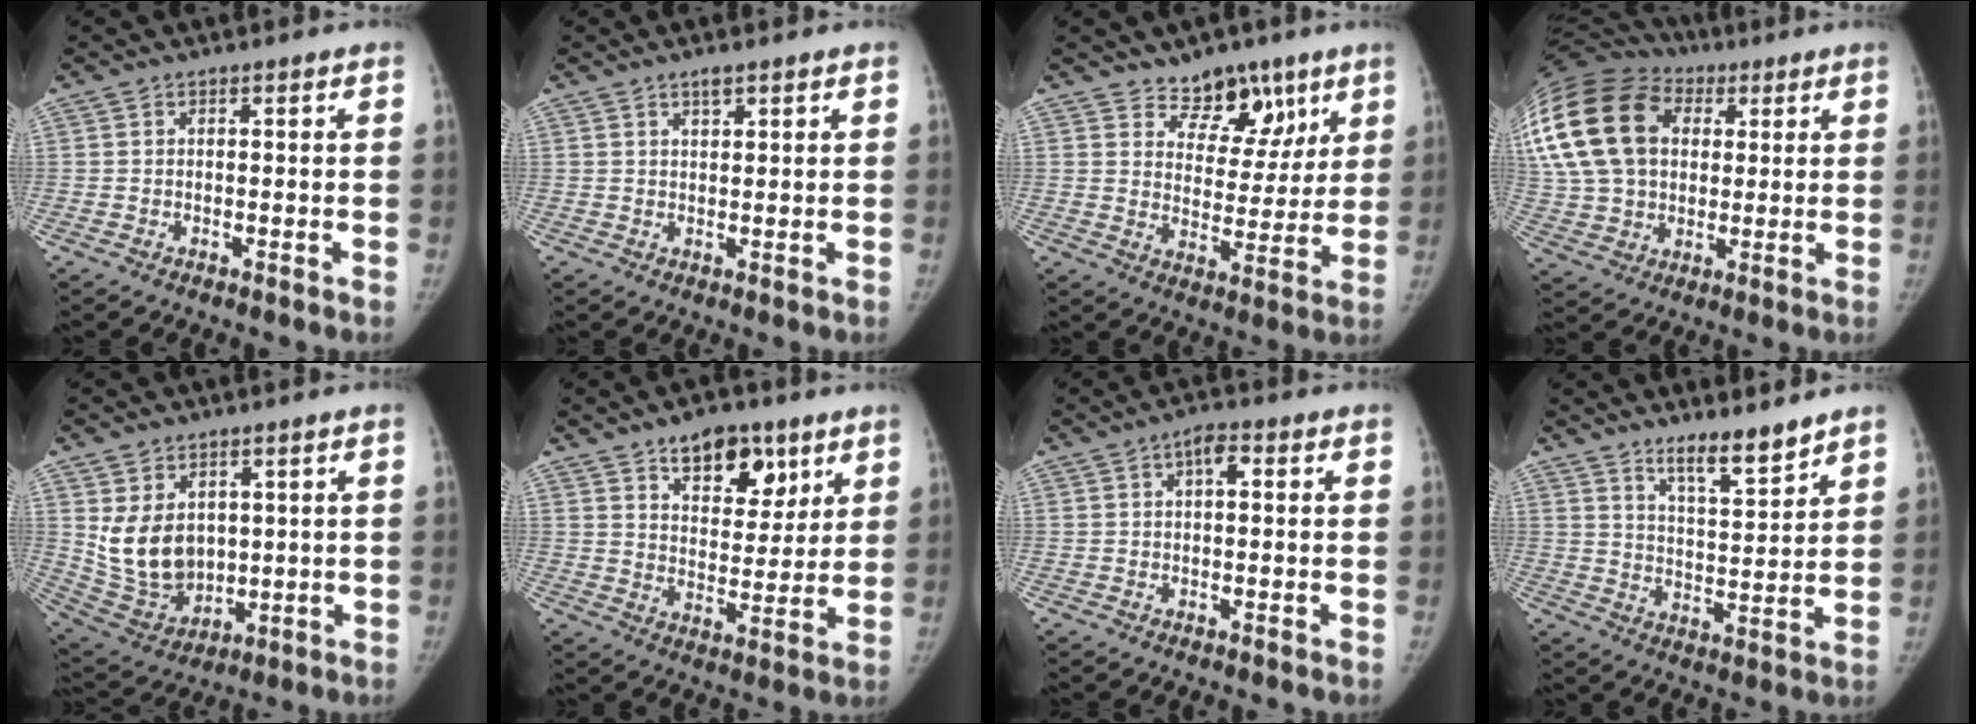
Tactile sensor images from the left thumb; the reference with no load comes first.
{"total": 2.0, "force": [1.4, 0.7, 1.2], "torque": [-0.016, -0.009, 0.026]}
{"total": 10.5, "force": [7.2, 6.7, 3.5], "torque": [-0.001, -0.040, 0.114]}
{"total": 33.1, "force": [8.7, 24.5, 20.6], "torque": [-0.498, 0.082, 0.174]}
{"total": 11.8, "force": [2.4, 8.8, 7.4], "torque": [-0.104, -0.022, 0.078]}
{"total": 12.6, "force": [7.5, 7.0, 7.3], "torque": [-0.064, -0.041, 0.119]}
{"total": 3.3, "force": [0.9, 1.5, 2.8], "torque": [-0.038, 0.008, 0.009]}
{"total": 8.1, "force": [6.6, 1.6, 4.4], "torque": [-0.062, -0.059, 0.118]}